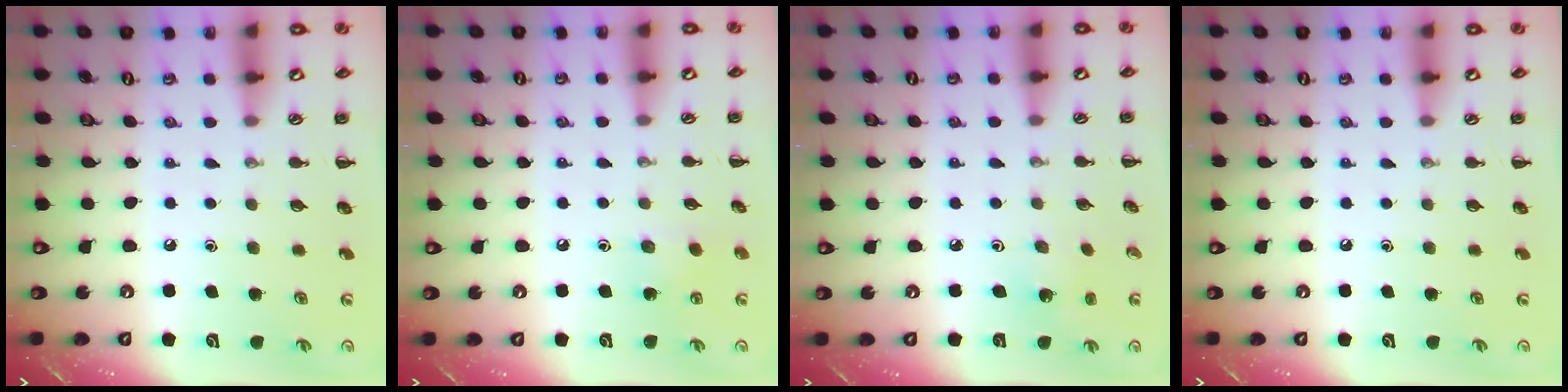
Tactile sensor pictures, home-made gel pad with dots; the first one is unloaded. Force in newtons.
{"total": 4.3, "press": 4.1, "slide": 1.2}
{"total": 1.6, "press": 1.5, "slide": 0.5}
{"total": 0.0}